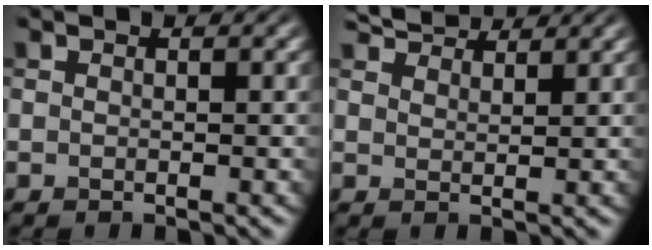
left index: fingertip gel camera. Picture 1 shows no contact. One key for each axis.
{"total": 3.8, "fx": 3.5, "fy": 1.0, "fz": 1.2, "tx": -0.029, "ty": 0.009, "tz": 0.057}